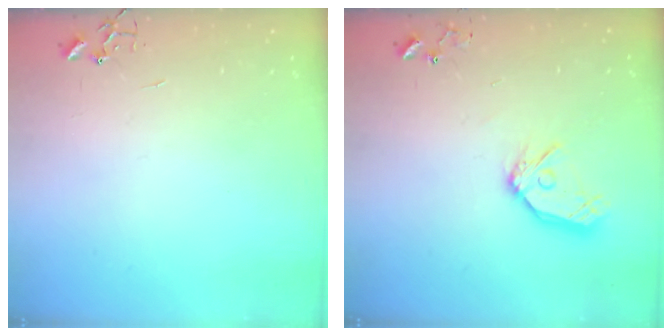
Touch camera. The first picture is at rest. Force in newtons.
{"total": 13.0, "press": 12.9, "slide": 1.6}